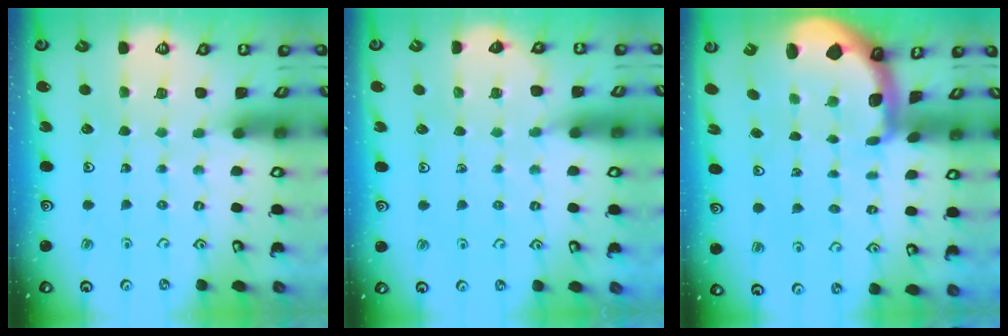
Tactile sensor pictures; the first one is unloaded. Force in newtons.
{"total": 5.2, "press": 5.1, "slide": 1.1}
{"total": 1.9, "press": 1.9, "slide": 0.6}